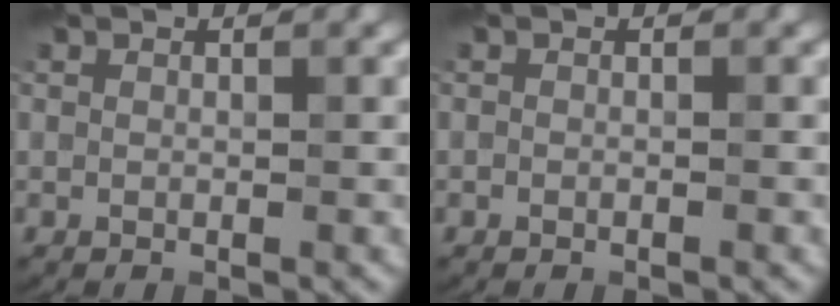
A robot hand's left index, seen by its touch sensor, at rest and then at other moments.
{"total": 0.0}